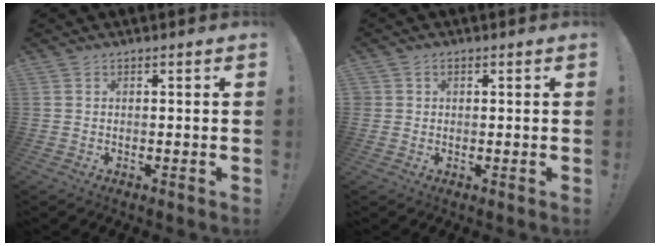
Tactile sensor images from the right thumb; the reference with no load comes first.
{"total": 1.2, "force": [0.5, 1.0, 0.2], "torque": [-0.001, -0.001, 0.009]}